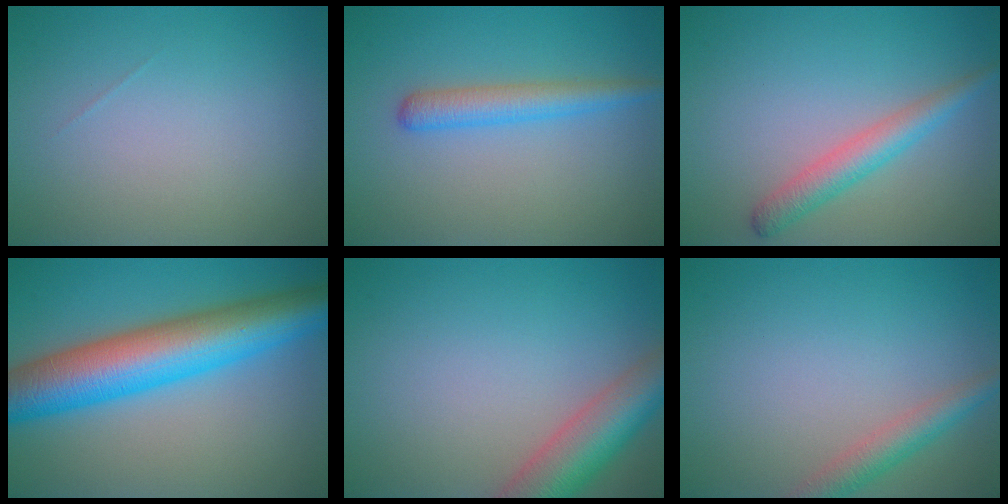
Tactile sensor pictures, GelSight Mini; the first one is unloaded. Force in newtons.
{"total": 2.8, "press": 2.8, "slide": 0.1}
{"total": 3.1, "press": 3.1, "slide": 0.1}
{"total": 10.8, "press": 10.8, "slide": 0.1}
{"total": 6.2, "press": 6.2, "slide": 0.4}
{"total": 2.8, "press": 2.8, "slide": 0.1}